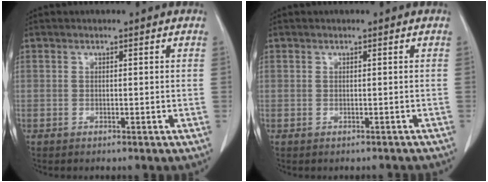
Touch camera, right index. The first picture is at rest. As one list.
[{"total": 0.7, "force": [-0.4, 0.6, 0.1], "torque": [-0.001, 0.004, -0.006]}]